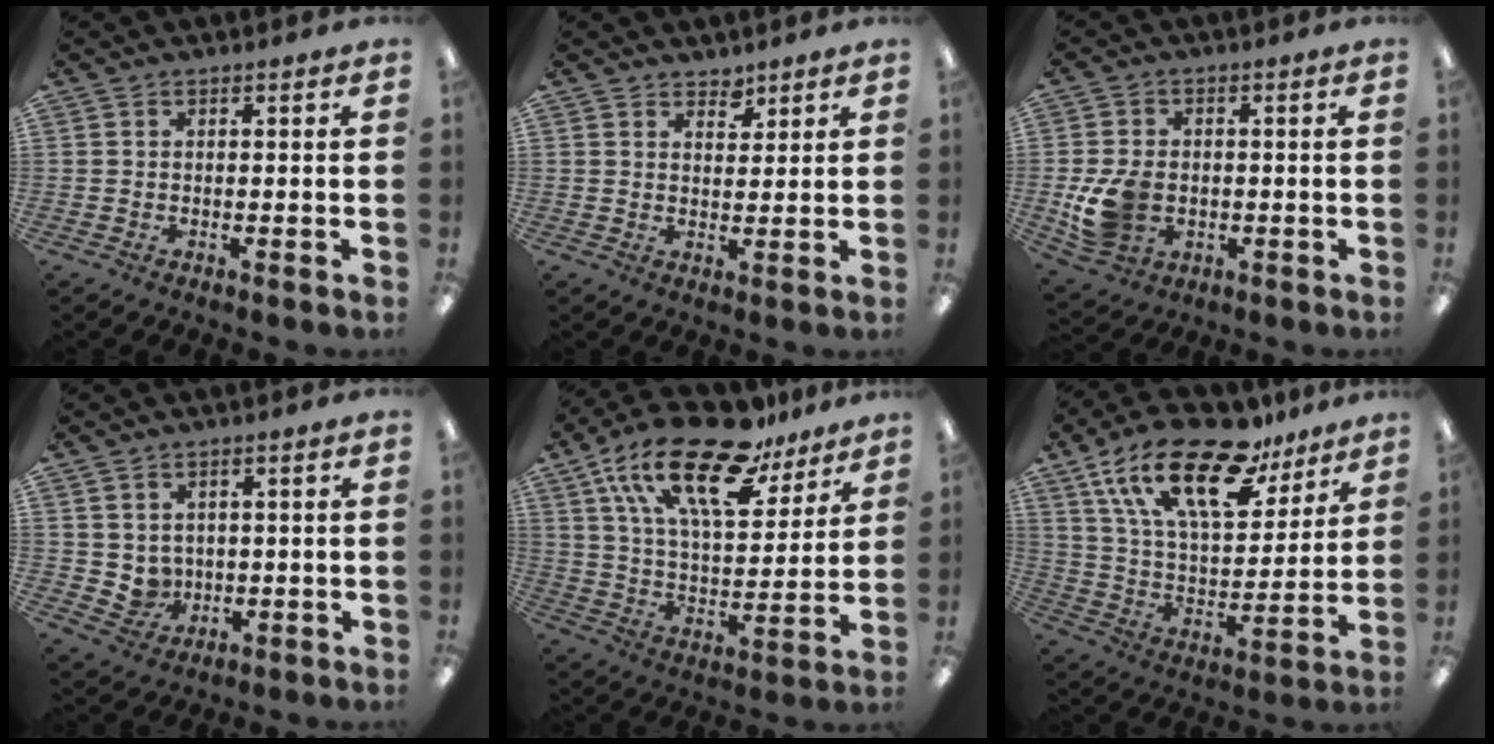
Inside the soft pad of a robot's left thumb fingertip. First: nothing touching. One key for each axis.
{"total": 3.6, "fx": 3.0, "fy": 1.8, "fz": 0.6, "tx": 0.006, "ty": -0.020, "tz": 0.052}
{"total": 9.7, "fx": -1.5, "fy": 7.4, "fz": 6.0, "tx": -0.122, "ty": 0.005, "tz": -0.026}
{"total": 4.4, "fx": 2.3, "fy": 3.7, "fz": 0.5, "tx": -0.014, "ty": -0.008, "tz": 0.046}
{"total": 23.8, "fx": 15.6, "fy": 9.6, "fz": 15.1, "tx": -0.264, "ty": -0.082, "tz": 0.272}
{"total": 23.9, "fx": 15.3, "fy": 10.2, "fz": 15.3, "tx": -0.280, "ty": -0.077, "tz": 0.266}